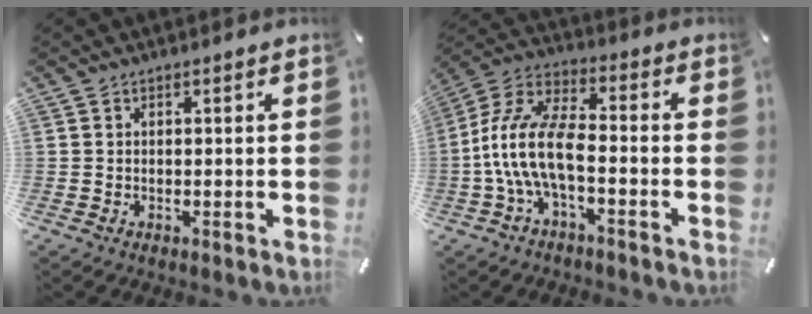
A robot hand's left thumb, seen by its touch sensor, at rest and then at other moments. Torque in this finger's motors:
{"motor_torque": [-0.05, 1.47, 1.29, 1.08, 0.52]}